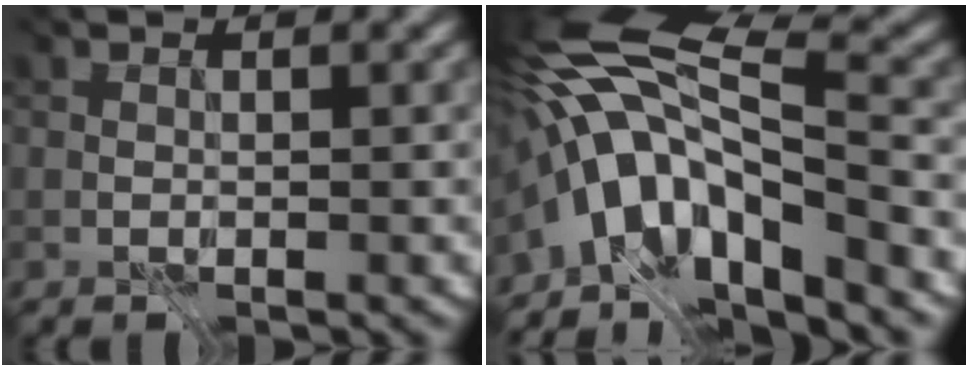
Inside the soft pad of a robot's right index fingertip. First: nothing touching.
{"total": 10.0, "force": [-6.4, 2.5, 7.3], "torque": [-0.121, 0.001, -0.102]}